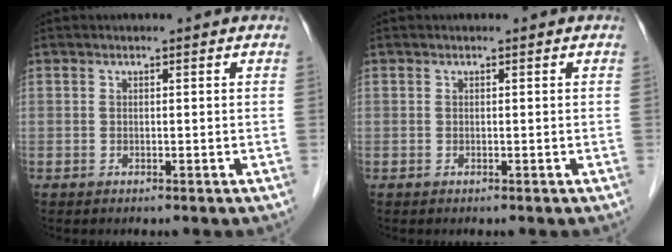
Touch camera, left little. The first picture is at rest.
{"total": 0.0}